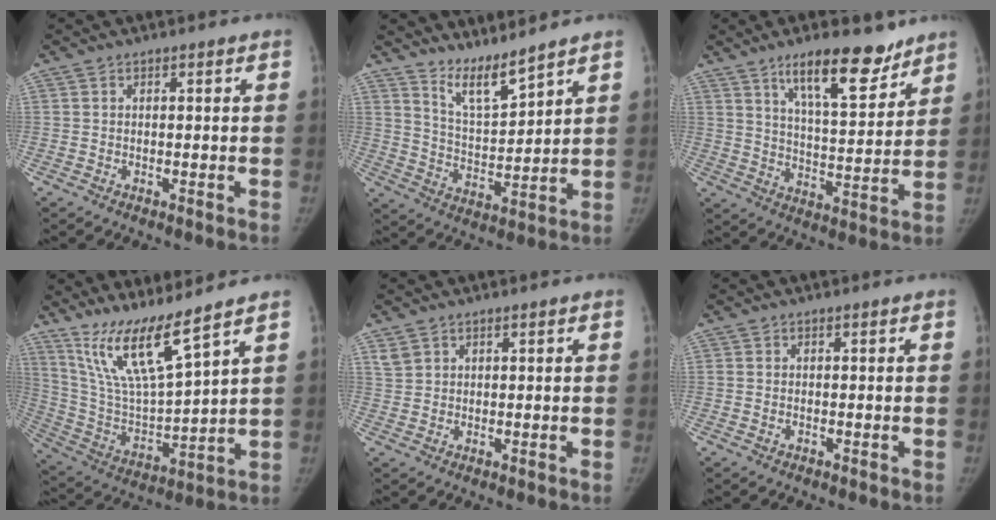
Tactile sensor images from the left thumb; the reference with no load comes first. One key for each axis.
{"total": 7.5, "fx": 6.7, "fy": 0.6, "fz": 3.3, "tx": -0.058, "ty": -0.066, "tz": 0.135}
{"total": 14.0, "fx": 9.7, "fy": 4.4, "fz": 9.1, "tx": -0.112, "ty": -0.063, "tz": 0.161}
{"total": 14.2, "fx": 10.7, "fy": 1.3, "fz": 9.3, "tx": -0.168, "ty": -0.069, "tz": 0.220}
{"total": 1.9, "fx": 1.2, "fy": 1.4, "fz": 0.4, "tx": 0.000, "ty": -0.002, "tz": 0.023}
{"total": 0.6, "fx": -0.3, "fy": 0.4, "fz": 0.4, "tx": -0.010, "ty": 0.003, "tz": -0.004}